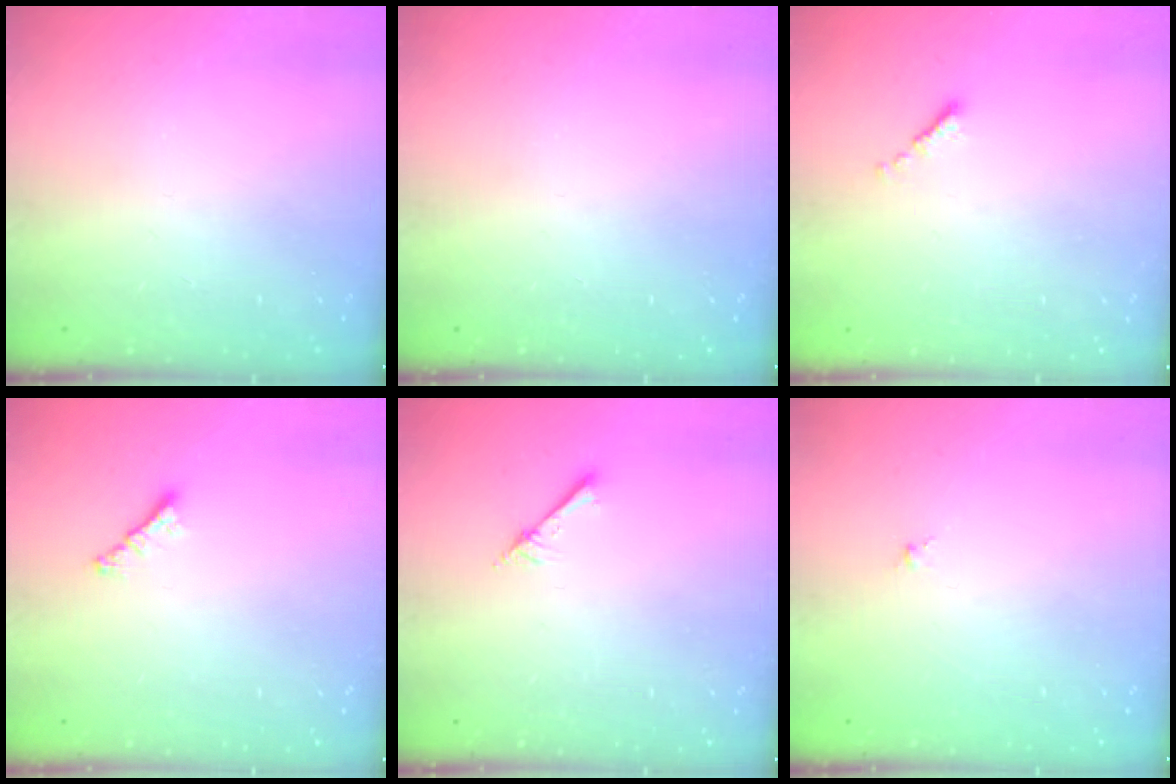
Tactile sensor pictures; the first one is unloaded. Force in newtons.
{"total": 0.0}
{"total": 0.0}
{"total": 0.8, "press": 0.7, "slide": 0.4}
{"total": 3.6, "press": 3.6, "slide": 0.4}
{"total": 0.0}